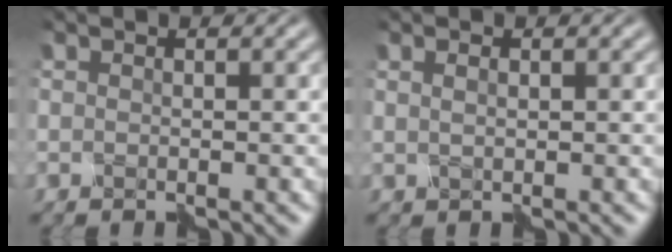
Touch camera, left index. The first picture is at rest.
{"total": 0.9, "force": [0.6, 0.3, 0.6], "torque": [-0.008, 0.001, 0.006]}